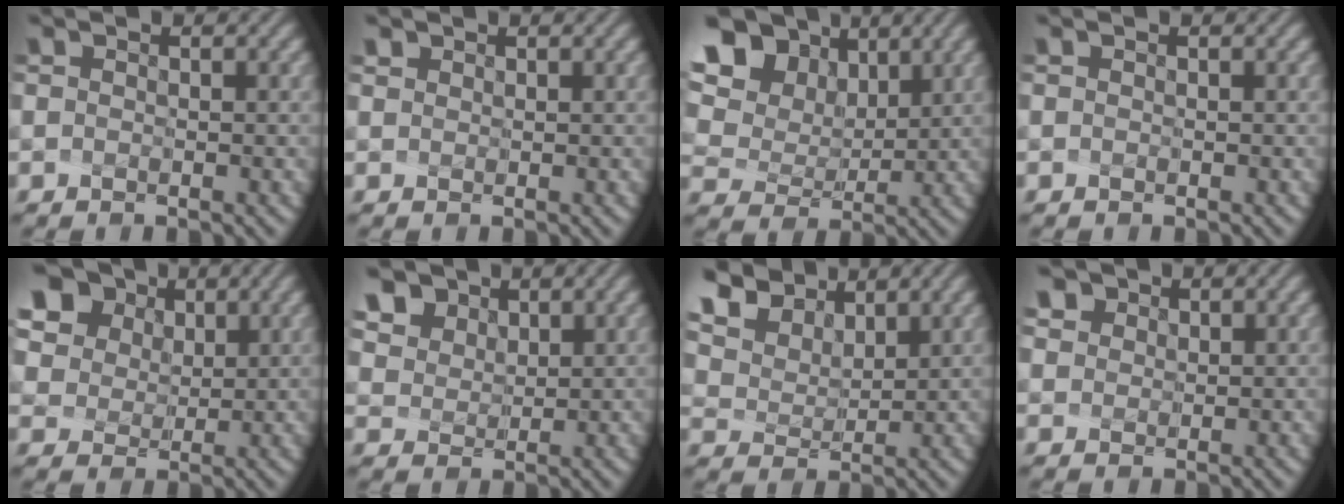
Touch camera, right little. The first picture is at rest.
{"total": 0.6, "force": [0.5, 0.4, 0.0], "torque": [-0.004, 0.010, 0.009]}
{"total": 13.9, "force": [7.3, 9.6, 6.9], "torque": [-0.167, 0.039, 0.154]}
{"total": 0.0}
{"total": 11.1, "force": [6.2, 8.1, 4.2], "torque": [-0.128, 0.020, 0.126]}
{"total": 7.2, "force": [4.7, 5.0, 2.4], "torque": [-0.086, 0.010, 0.089]}
{"total": 8.1, "force": [6.1, 4.5, 2.9], "torque": [-0.116, 0.017, 0.120]}
{"total": 3.3, "force": [2.0, 2.5, 1.1], "torque": [-0.030, 0.011, 0.027]}